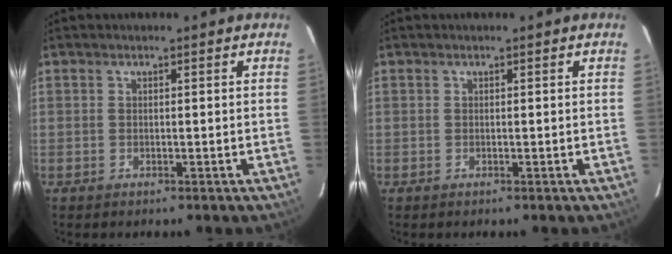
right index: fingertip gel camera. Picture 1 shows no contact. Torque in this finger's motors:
{"motor_torque": [0.00, 0.00, 0.00, 0.01]}